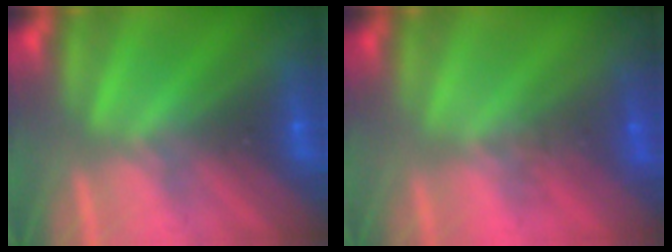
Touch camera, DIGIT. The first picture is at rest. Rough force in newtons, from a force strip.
{"total": 1.7}